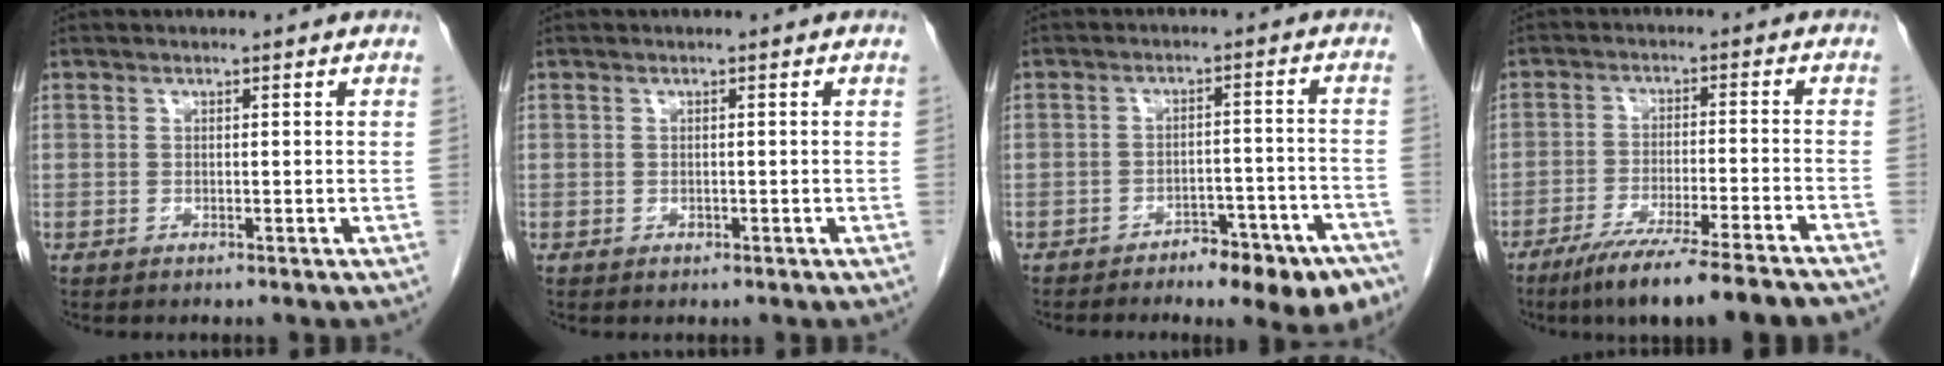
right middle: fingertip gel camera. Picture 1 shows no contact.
{"total": 0.5, "force": [-0.3, 0.4, 0.3], "torque": [-0.006, 0.001, -0.003]}
{"total": 10.2, "force": [-7.2, 3.3, 6.4], "torque": [-0.057, 0.018, -0.099]}
{"total": 15.5, "force": [-12.7, -0.1, 9.0], "torque": [-0.116, -0.039, -0.195]}